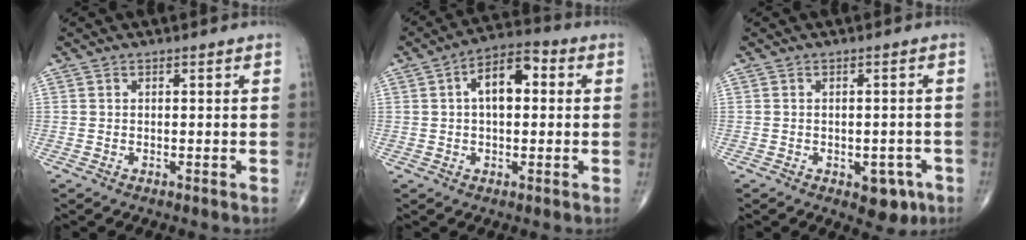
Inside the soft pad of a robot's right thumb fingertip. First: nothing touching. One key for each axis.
{"total": 9.2, "fx": 1.5, "fy": 4.8, "fz": 7.6, "tx": -0.111, "ty": 0.025, "tz": 0.013}
{"total": 5.3, "fx": -2.4, "fy": 3.1, "fz": 3.6, "tx": -0.021, "ty": 0.011, "tz": -0.024}